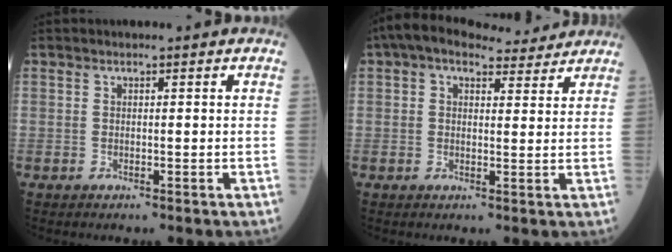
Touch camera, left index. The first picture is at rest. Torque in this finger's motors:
{"motor_torque": [0.70, -0.75, -0.07, 0.06]}